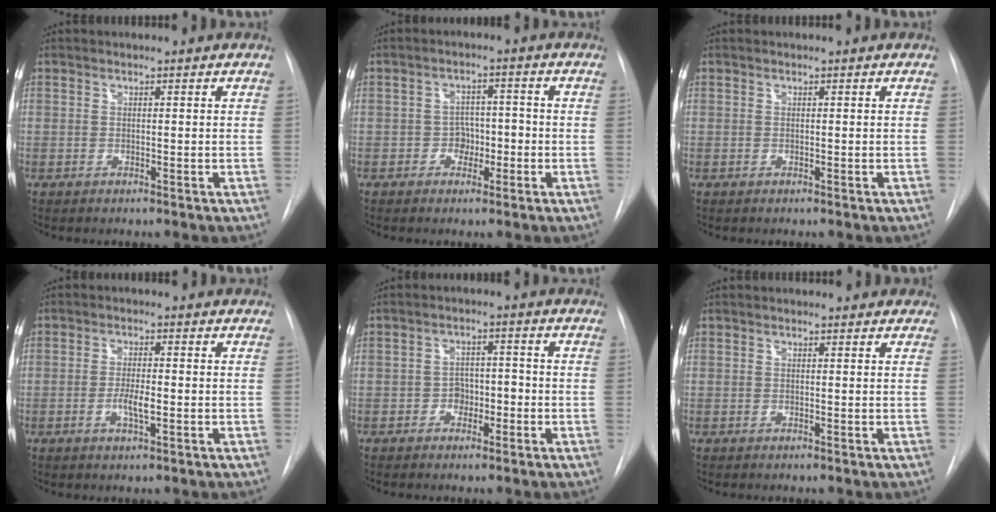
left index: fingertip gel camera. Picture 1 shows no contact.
{"total": 3.4, "force": [-1.2, 2.6, 1.9], "torque": [-0.020, 0.010, -0.020]}
{"total": 0.0}
{"total": 3.3, "force": [-0.8, 0.7, 3.1], "torque": [-0.059, -0.002, -0.013]}
{"total": 3.7, "force": [-1.3, 2.8, 2.1], "torque": [-0.024, 0.013, -0.020]}
{"total": 2.6, "force": [2.3, 1.1, 0.6], "torque": [-0.003, 0.010, 0.015]}